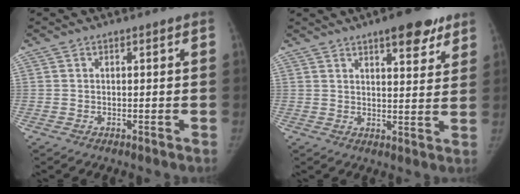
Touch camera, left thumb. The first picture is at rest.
{"total": 9.7, "force": [6.3, 3.3, 6.6], "torque": [-0.062, -0.030, 0.083]}